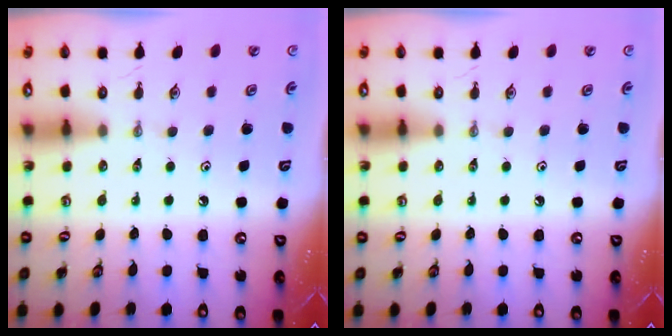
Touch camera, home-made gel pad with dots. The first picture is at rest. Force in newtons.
{"total": 0.0}